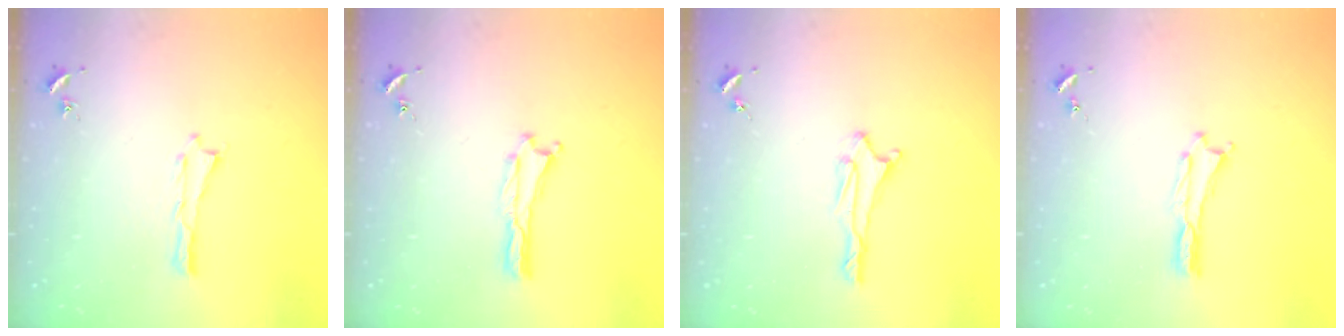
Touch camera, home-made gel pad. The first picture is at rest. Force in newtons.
{"total": 0.0}
{"total": 1.7, "press": 1.6, "slide": 0.6}
{"total": 0.0}